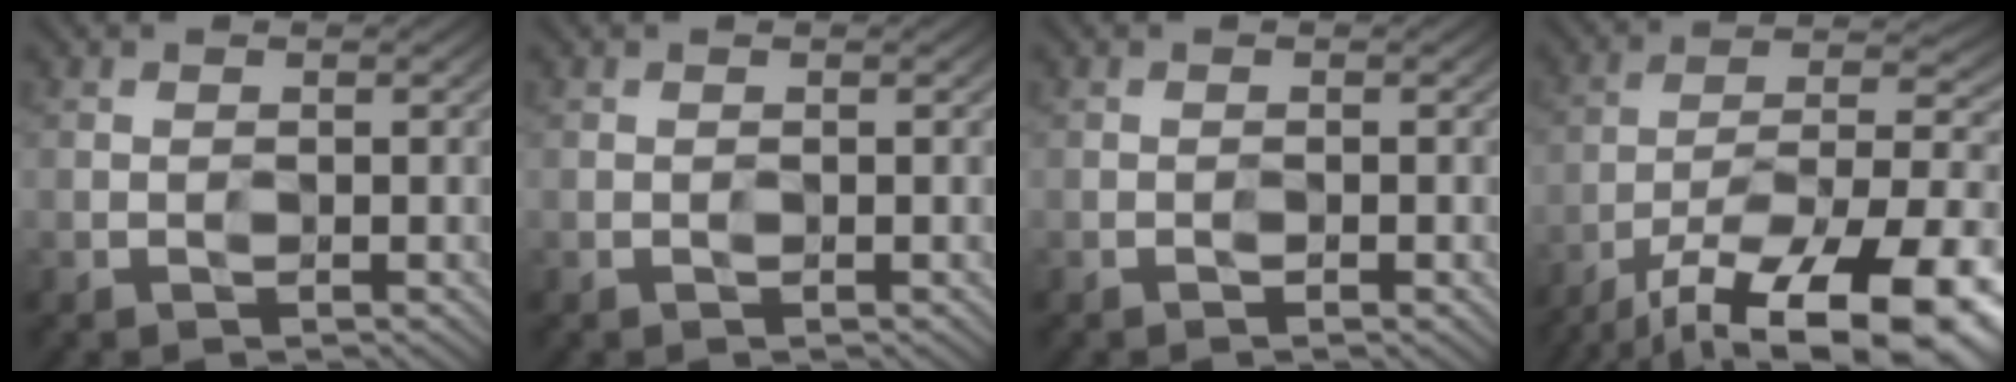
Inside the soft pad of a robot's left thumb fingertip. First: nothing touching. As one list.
[{"total": 0.0}, {"total": 1.0, "force": [-0.8, 0.1, 0.6], "torque": [-0.009, 0.000, -0.015]}, {"total": 18.6, "force": [-13.4, 5.9, 11.5], "torque": [-0.176, -0.020, -0.205]}]